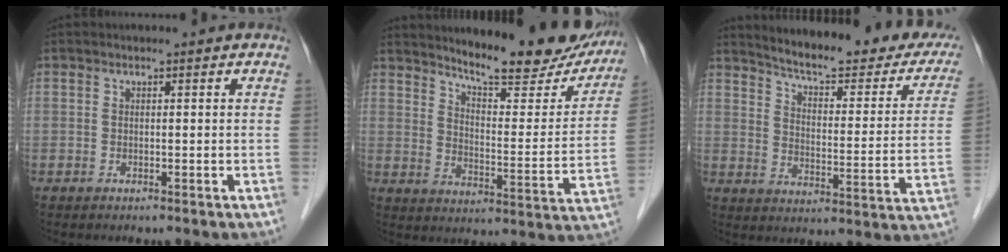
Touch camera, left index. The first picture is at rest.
{"total": 19.5, "force": [17.3, 3.5, 8.2], "torque": [-0.102, -0.043, 0.224]}
{"total": 22.8, "force": [20.3, 3.9, 9.5], "torque": [-0.122, -0.056, 0.246]}